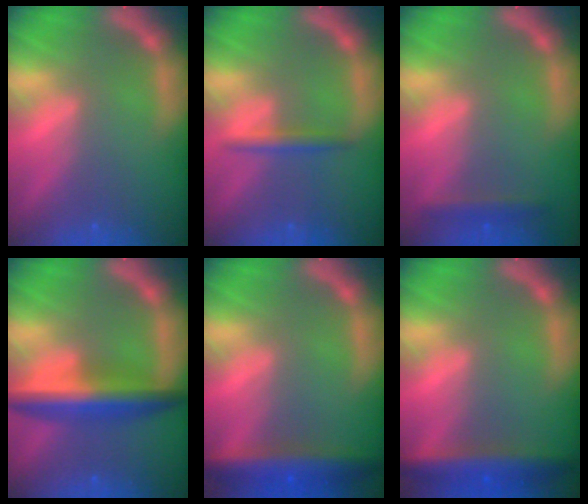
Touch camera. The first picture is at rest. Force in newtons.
{"total": 1.9}
{"total": 1.9}
{"total": 6.6}
{"total": 6.0}
{"total": 5.5}